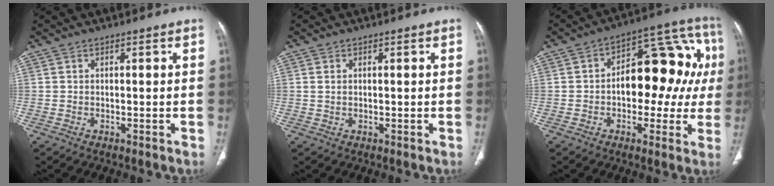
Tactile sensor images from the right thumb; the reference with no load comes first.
{"total": 1.0, "force": [0.2, 0.6, 0.7], "torque": [-0.020, 0.002, 0.008]}
{"total": 18.6, "force": [0.6, 10.5, 15.3], "torque": [-0.159, 0.049, 0.003]}